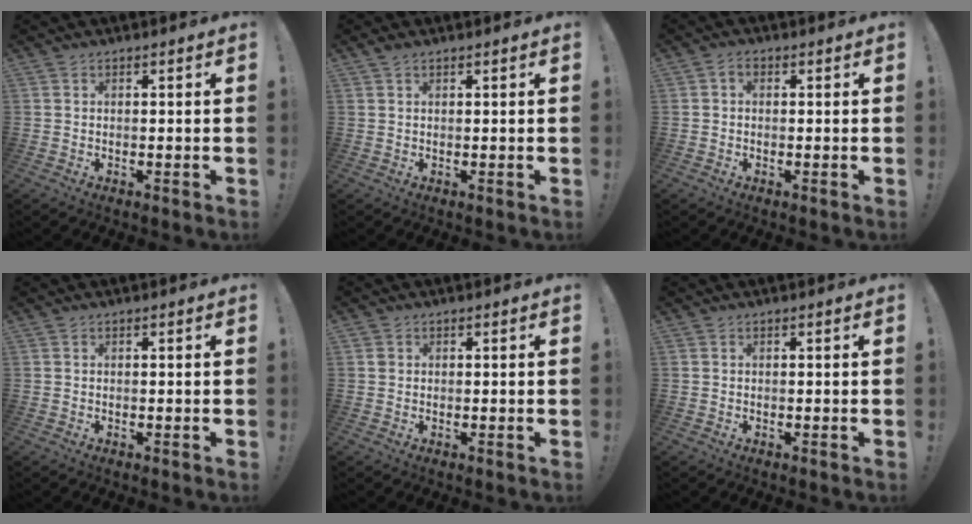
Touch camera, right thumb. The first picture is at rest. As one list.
[{"total": 1.1, "force": [0.7, 0.4, 0.7], "torque": [-0.015, 0.001, 0.013]}, {"total": 1.6, "force": [-0.4, 1.1, 1.0], "torque": [-0.027, 0.010, -0.005]}, {"total": 0.0}, {"total": 1.2, "force": [0.5, 1.0, 0.3], "torque": [-0.006, 0.004, 0.009]}, {"total": 0.0}]